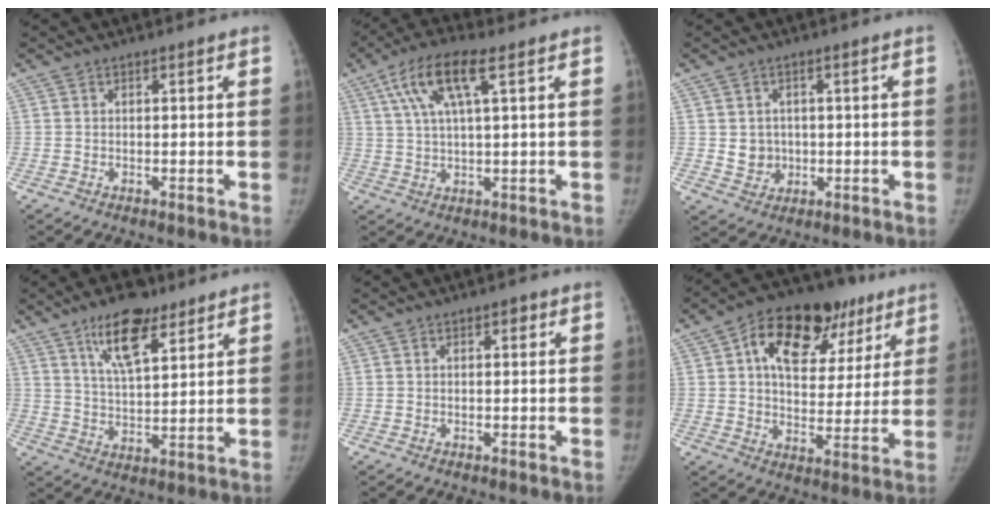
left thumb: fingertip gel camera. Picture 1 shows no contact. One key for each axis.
{"total": 9.9, "fx": 4.1, "fy": 2.3, "fz": 8.6, "tx": -0.186, "ty": 0.010, "tz": 0.077}
{"total": 4.2, "fx": 0.0, "fy": 3.9, "fz": 1.5, "tx": -0.003, "ty": 0.002, "tz": 0.008}
{"total": 11.4, "fx": 7.1, "fy": 4.5, "fz": 7.7, "tx": -0.111, "ty": -0.038, "tz": 0.124}
{"total": 1.0, "fx": 0.3, "fy": 0.6, "fz": 0.7, "tx": -0.001, "ty": 0.002, "tz": 0.001}
{"total": 21.5, "fx": 10.0, "fy": 12.8, "fz": 14.1, "tx": -0.165, "ty": 0.013, "tz": 0.149}